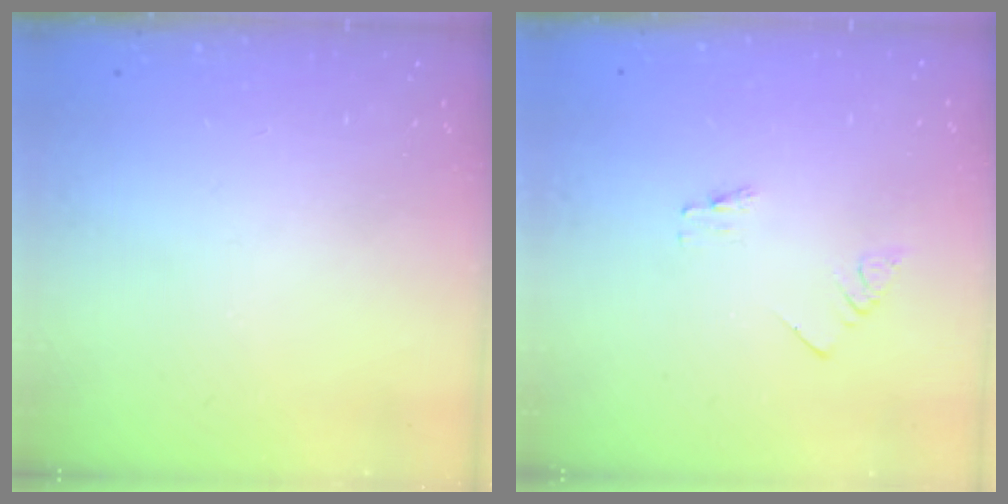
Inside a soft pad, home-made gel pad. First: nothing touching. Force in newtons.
{"total": 0.0}